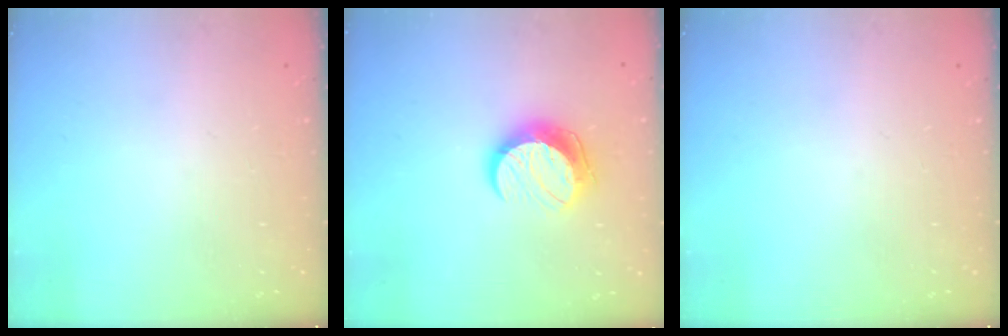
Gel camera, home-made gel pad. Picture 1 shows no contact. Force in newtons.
{"total": 10.4, "press": 10.4, "slide": 0.1}
{"total": 0.0}